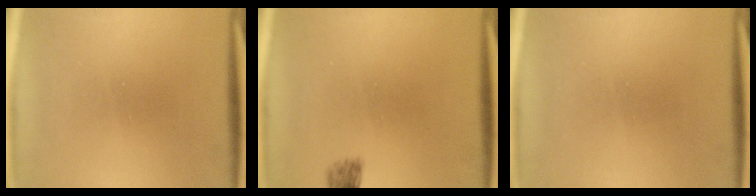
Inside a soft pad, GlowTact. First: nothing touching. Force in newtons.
{"total": 1.2}
{"total": 0.0}